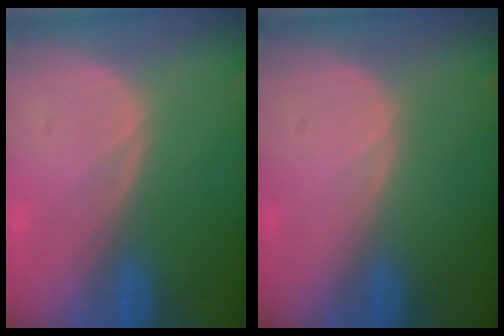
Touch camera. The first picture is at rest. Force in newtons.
{"total": 0.0}